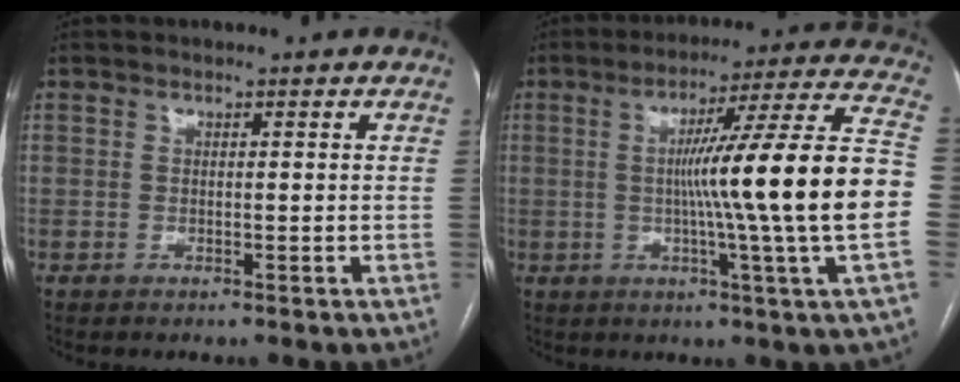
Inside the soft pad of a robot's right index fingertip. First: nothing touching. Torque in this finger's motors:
{"motor_torque": [2.14, 0.00, 1.05, 0.21]}